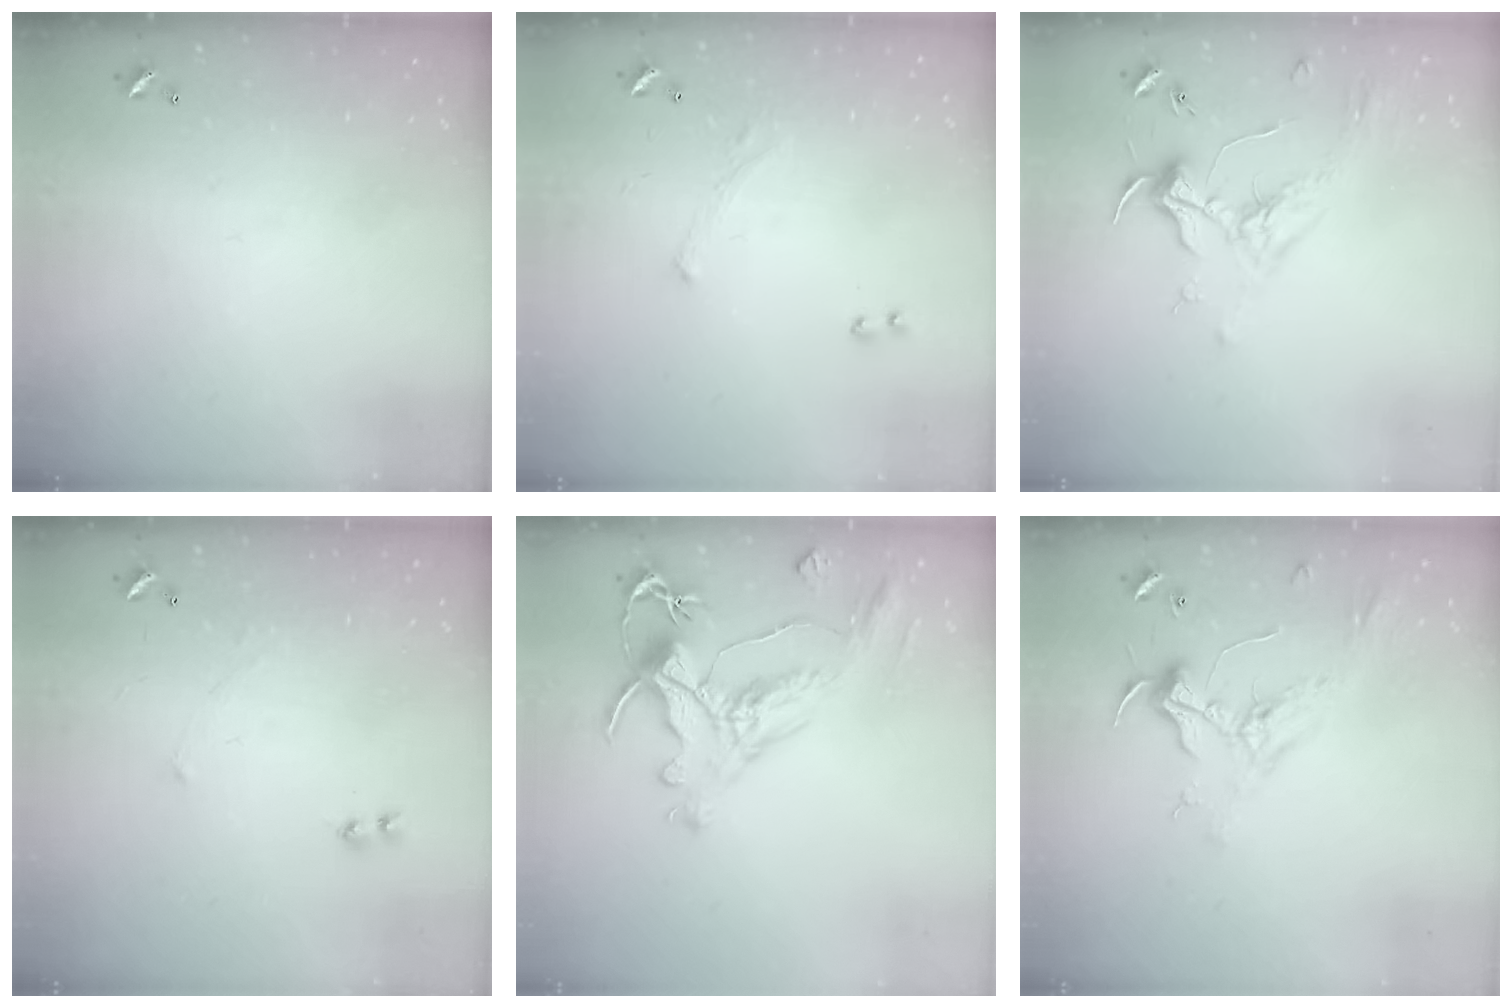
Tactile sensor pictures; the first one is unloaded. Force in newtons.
{"total": 1.6, "press": 1.5, "slide": 0.6}
{"total": 1.8, "press": 1.6, "slide": 0.7}
{"total": 2.4, "press": 2.3, "slide": 0.5}
{"total": 1.5, "press": 0.7, "slide": 1.3}
{"total": 2.4, "press": 2.3, "slide": 0.8}